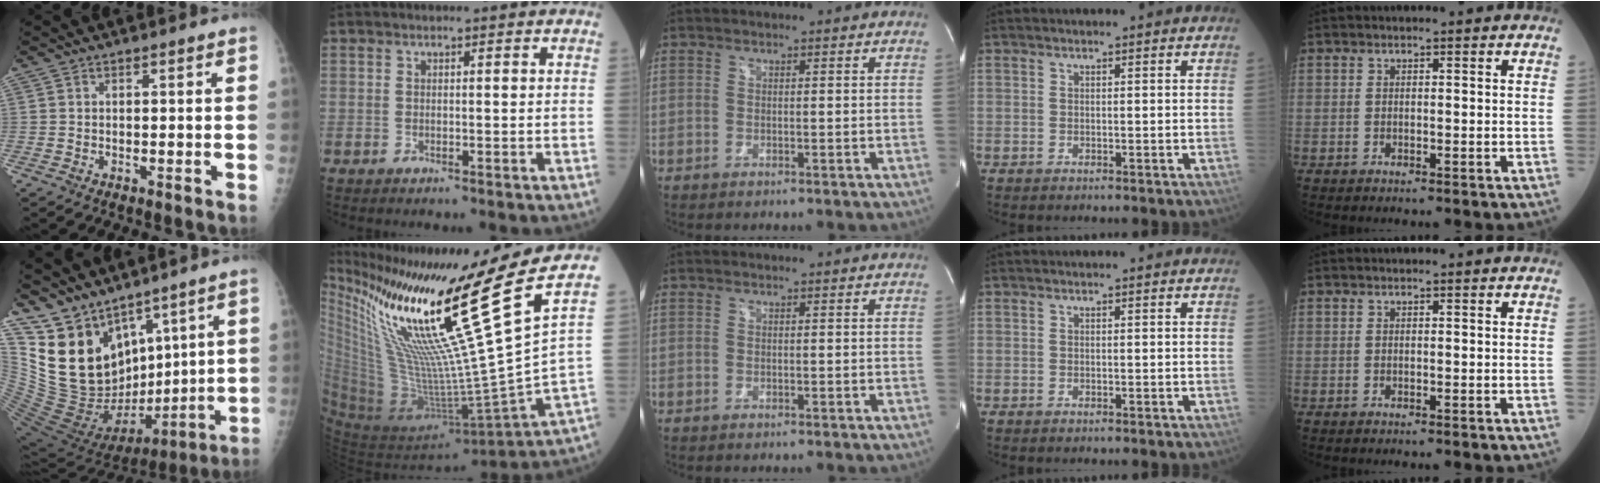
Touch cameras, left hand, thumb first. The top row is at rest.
{"thumb": {"total": 20.0, "force": [12.4, 10.9, 11.2], "torque": [-0.164, -0.066, 0.254]}, "index": {"total": 26.3, "force": [15.0, -3.0, 21.4], "torque": [-0.365, -0.045, 0.260]}}